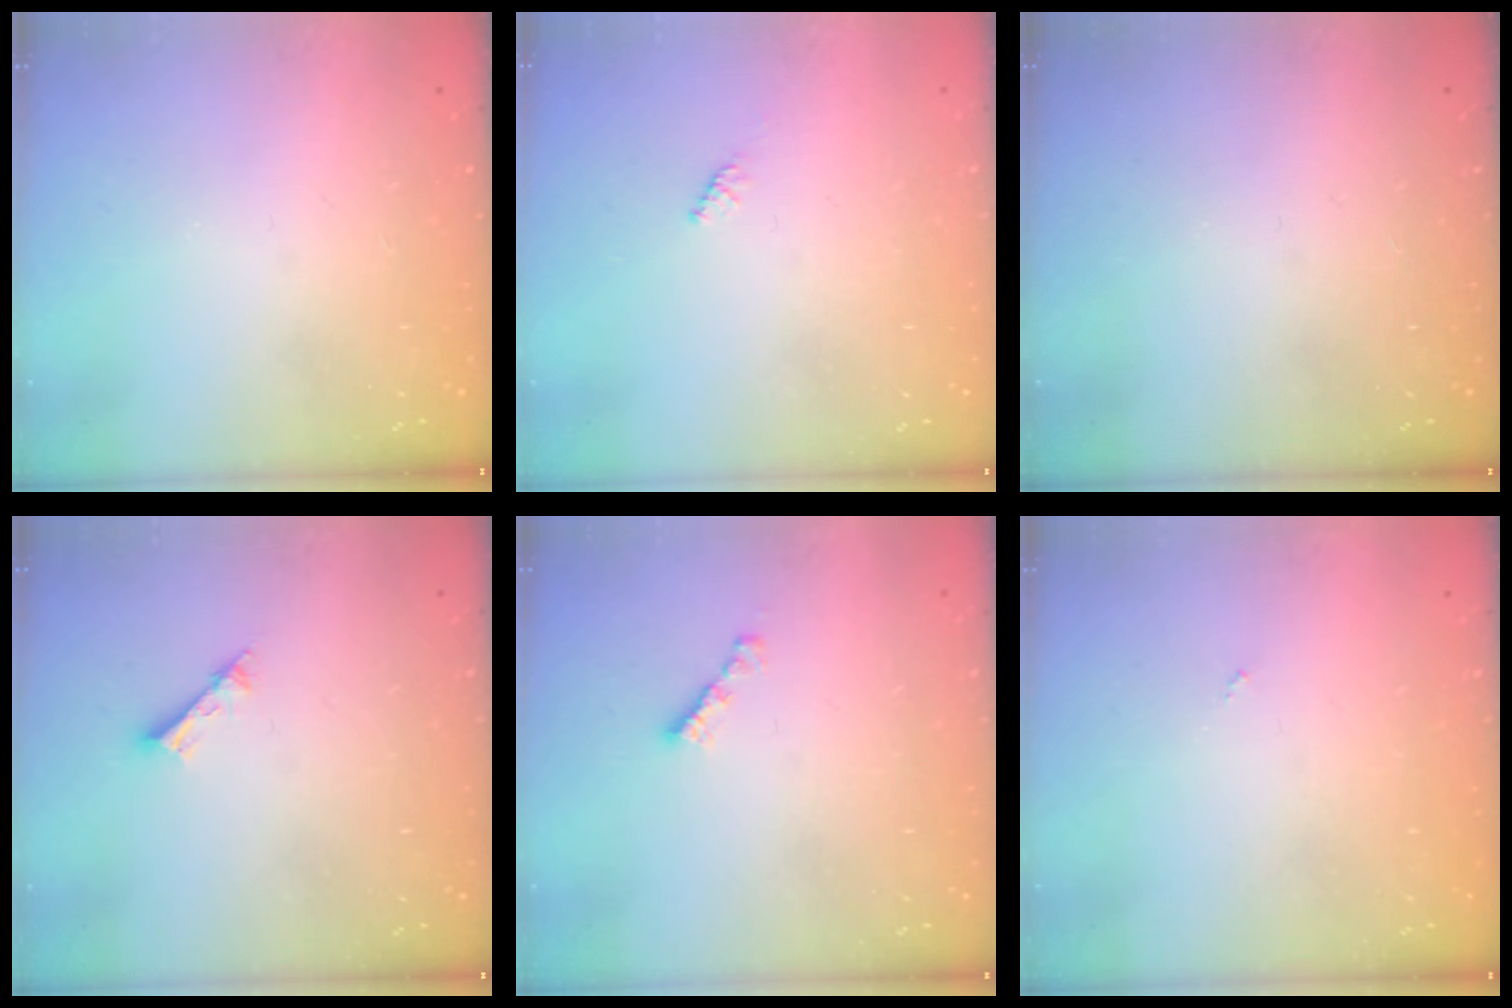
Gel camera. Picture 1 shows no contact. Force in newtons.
{"total": 1.6, "press": 1.5, "slide": 0.4}
{"total": 0.0}
{"total": 2.2, "press": 2.1, "slide": 0.4}
{"total": 2.3, "press": 2.3, "slide": 0.2}
{"total": 0.0}